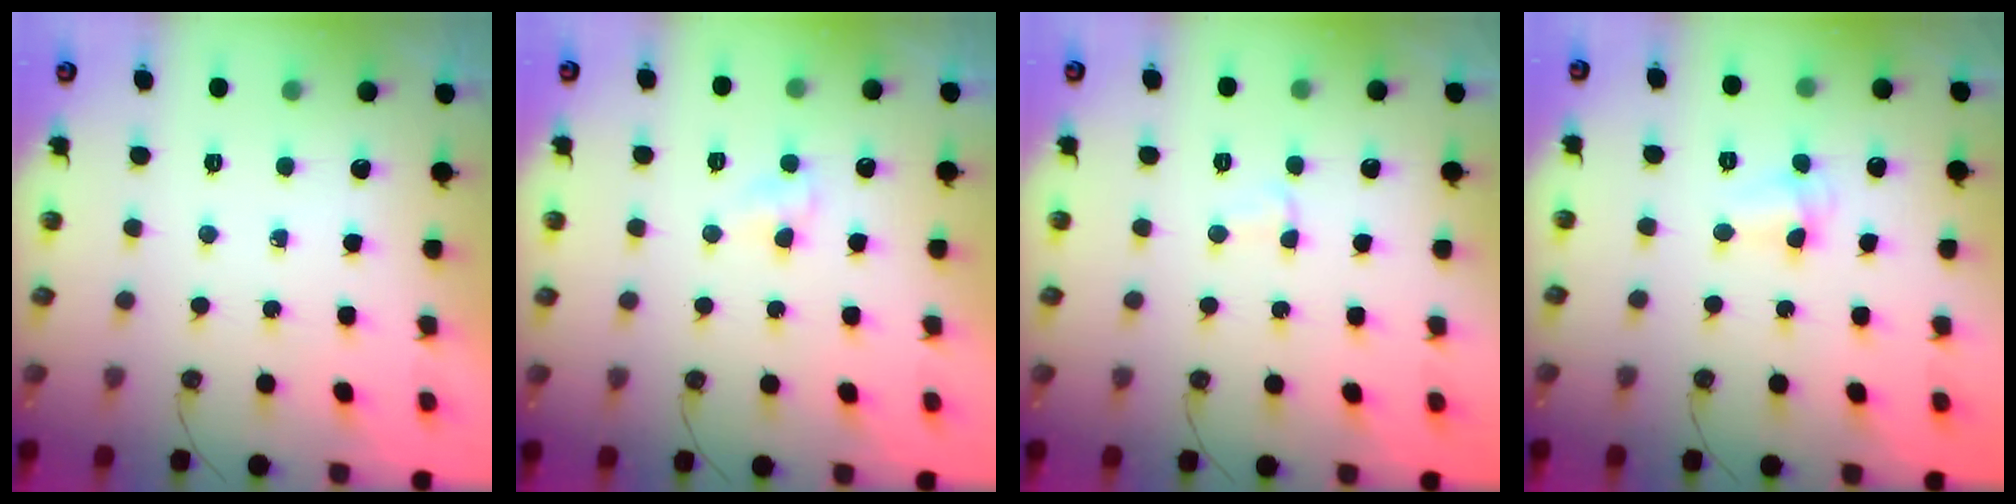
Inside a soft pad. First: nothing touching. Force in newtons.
{"total": 3.0, "press": 2.9, "slide": 0.3}
{"total": 2.3, "press": 2.3, "slide": 0.5}
{"total": 2.7, "press": 2.6, "slide": 0.5}